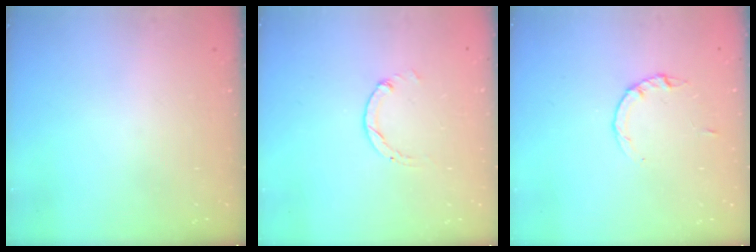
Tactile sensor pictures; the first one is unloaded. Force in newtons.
{"total": 0.0}
{"total": 2.8, "press": 2.8, "slide": 0.4}